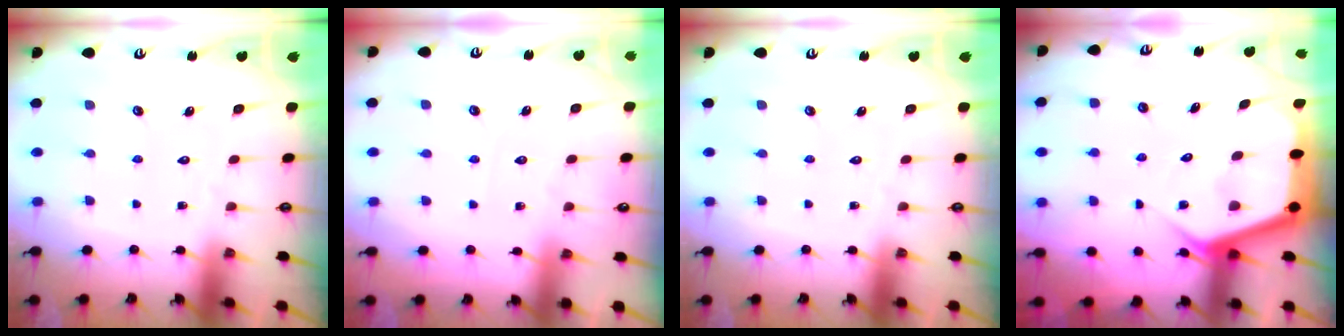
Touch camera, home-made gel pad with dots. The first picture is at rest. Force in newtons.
{"total": 2.3, "press": 2.2, "slide": 0.4}
{"total": 0.0}
{"total": 6.6, "press": 6.6, "slide": 0.5}